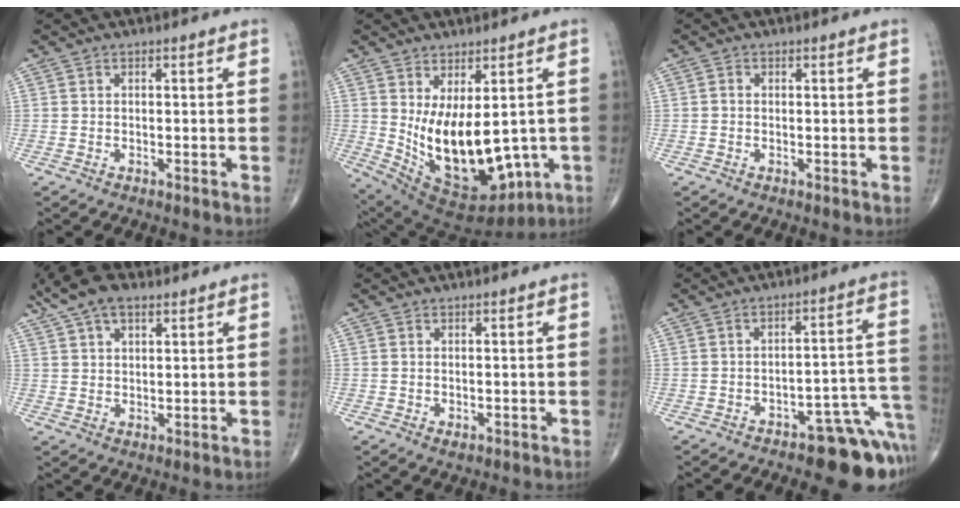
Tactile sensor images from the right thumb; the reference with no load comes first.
{"total": 17.6, "force": [-0.8, 9.4, 14.8], "torque": [-0.230, -0.020, 0.025]}
{"total": 0.8, "force": [-0.1, 0.6, 0.4], "torque": [-0.006, 0.001, -0.005]}
{"total": 9.6, "force": [5.8, 4.8, 6.0], "torque": [-0.103, 0.003, 0.105]}
{"total": 1.1, "force": [-0.2, 0.7, 0.8], "torque": [-0.014, -0.004, -0.001]}
{"total": 12.9, "force": [-8.3, 5.2, 8.5], "torque": [-0.041, 0.085, -0.106]}